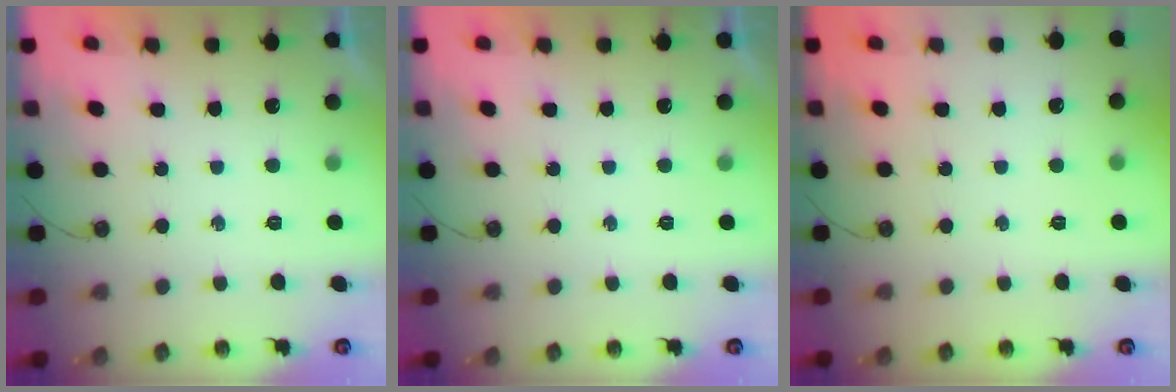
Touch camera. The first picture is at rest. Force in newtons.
{"total": 0.0}
{"total": 0.0}